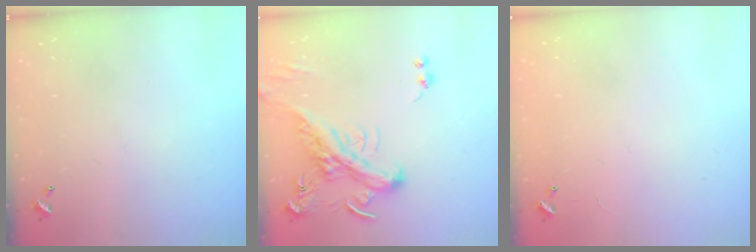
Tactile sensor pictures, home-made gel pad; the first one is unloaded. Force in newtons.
{"total": 4.8, "press": 4.4, "slide": 1.9}
{"total": 10.0, "press": 10.0, "slide": 0.3}